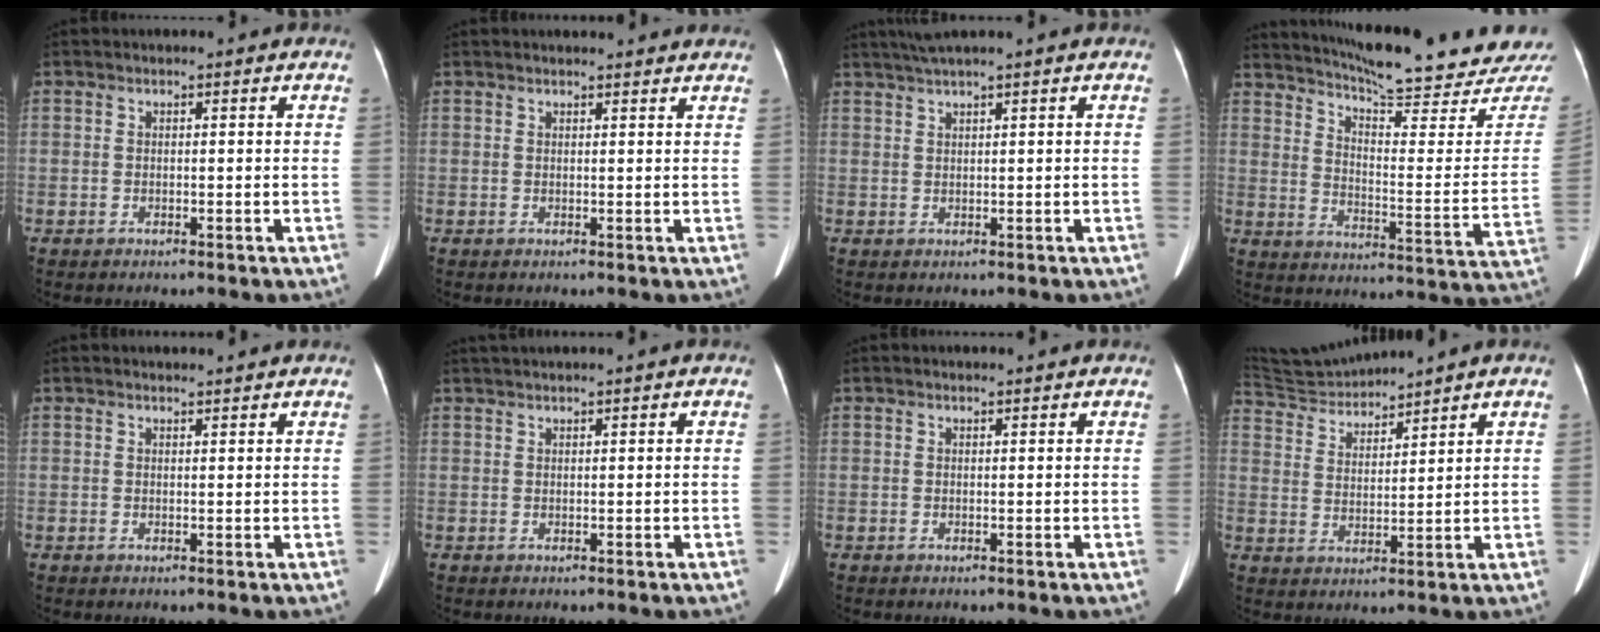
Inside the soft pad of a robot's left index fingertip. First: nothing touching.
{"total": 7.0, "force": [6.6, 1.0, 2.0], "torque": [-0.019, 0.025, 0.065]}
{"total": 2.7, "force": [2.1, -0.7, 1.6], "torque": [-0.040, 0.014, 0.051]}
{"total": 22.4, "force": [20.9, 0.6, 8.1], "torque": [-0.125, -0.086, 0.270]}
{"total": 3.1, "force": [3.0, 0.2, 0.6], "torque": [-0.011, 0.015, 0.035]}
{"total": 2.4, "force": [2.0, -0.6, 1.1], "torque": [-0.021, 0.020, 0.045]}
{"total": 1.4, "force": [1.4, 0.0, 0.3], "torque": [-0.010, 0.016, 0.019]}
{"total": 6.7, "force": [6.6, -1.0, 0.2], "torque": [-0.021, 0.014, 0.143]}